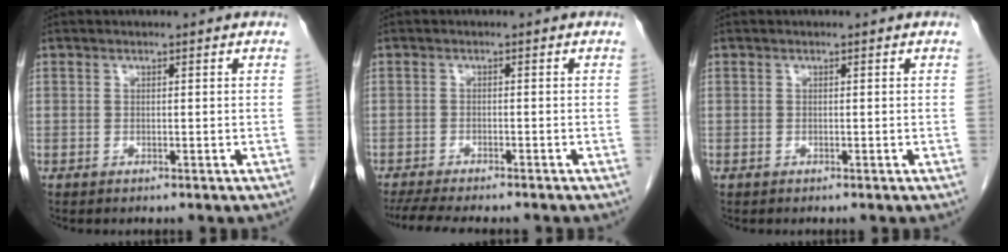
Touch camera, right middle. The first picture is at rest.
{"total": 10.6, "force": [-9.2, 1.8, 4.9], "torque": [-0.071, -0.014, -0.131]}
{"total": 0.0}